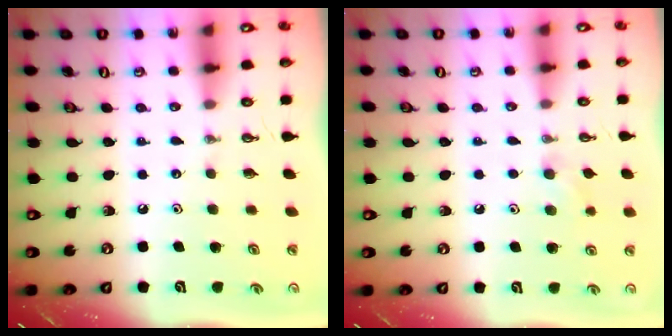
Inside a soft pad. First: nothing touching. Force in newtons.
{"total": 8.2, "press": 7.5, "slide": 3.1}